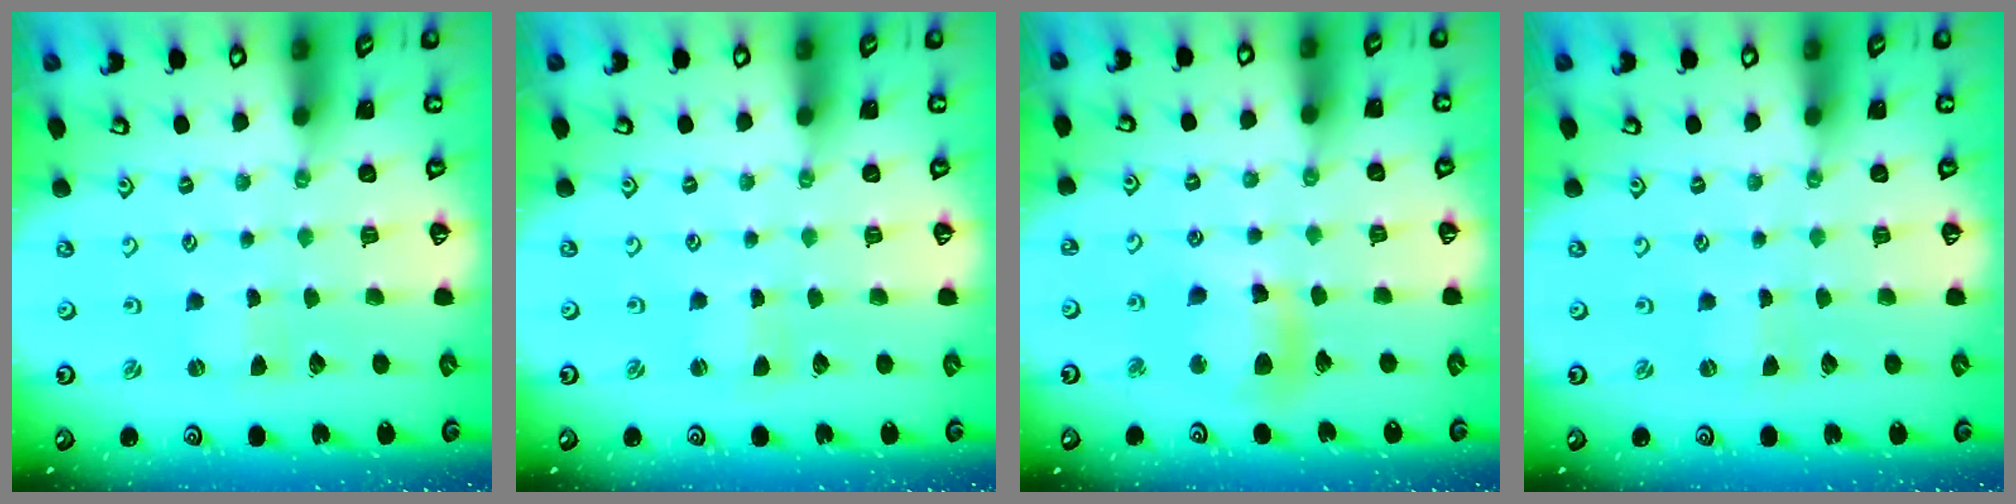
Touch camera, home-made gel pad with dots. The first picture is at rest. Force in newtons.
{"total": 1.1, "press": 1.1, "slide": 0.1}
{"total": 11.9, "press": 11.8, "slide": 1.7}
{"total": 0.0}